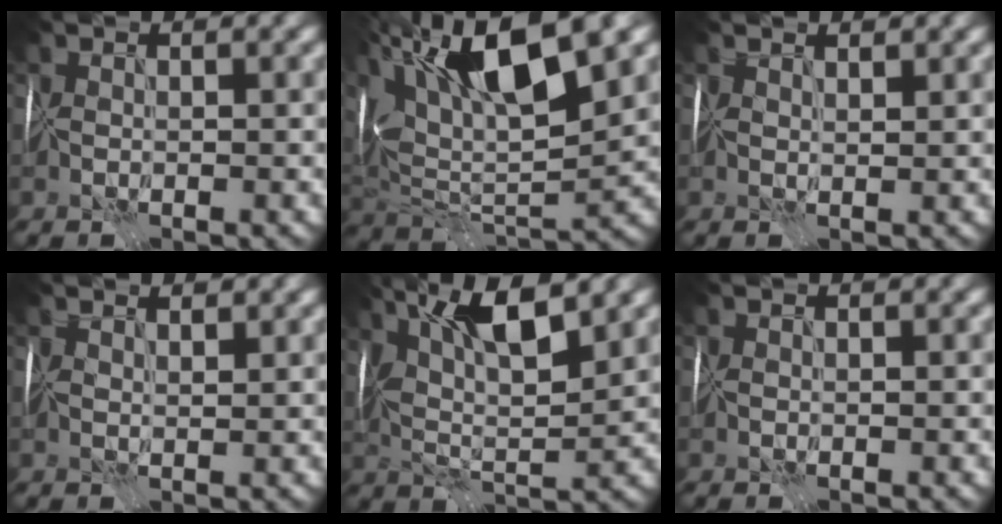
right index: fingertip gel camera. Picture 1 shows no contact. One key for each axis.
{"total": 15.3, "fx": 6.6, "fy": 6.1, "fz": 12.4, "tx": -0.236, "ty": 0.017, "tz": 0.115}
{"total": 1.7, "fx": 1.3, "fy": 0.4, "fz": 1.0, "tx": -0.017, "ty": 0.002, "tz": 0.018}
{"total": 2.0, "fx": 1.5, "fy": 0.6, "fz": 1.2, "tx": -0.020, "ty": 0.006, "tz": 0.018}
{"total": 9.1, "fx": 4.2, "fy": 2.9, "fz": 7.5, "tx": -0.138, "ty": 0.009, "tz": 0.073}
{"total": 0.0}